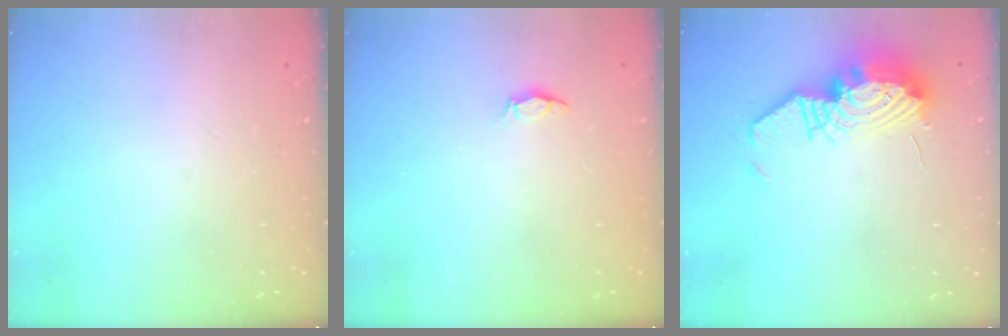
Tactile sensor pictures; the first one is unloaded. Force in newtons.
{"total": 3.4, "press": 3.4, "slide": 0.4}
{"total": 13.2, "press": 13.1, "slide": 1.1}